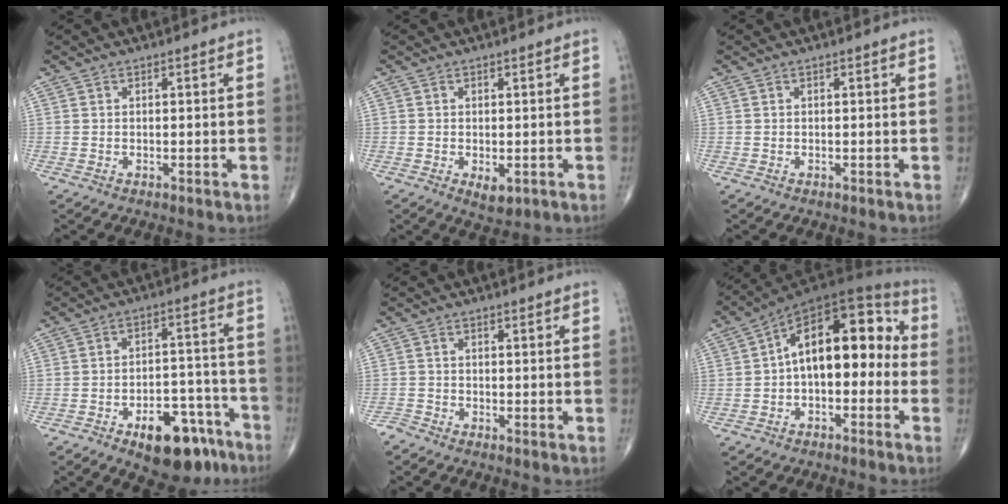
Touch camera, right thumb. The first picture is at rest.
{"total": 2.8, "force": [-0.8, 1.6, 2.2], "torque": [-0.030, -0.005, -0.004]}
{"total": 0.0}
{"total": 14.4, "force": [-8.7, 7.0, 9.1], "torque": [-0.098, 0.068, -0.119]}
{"total": 1.4, "force": [-1.3, 0.4, 0.4], "torque": [-0.007, -0.006, -0.031]}
{"total": 16.1, "force": [-0.2, 8.8, 13.4], "torque": [-0.166, 0.048, -0.016]}